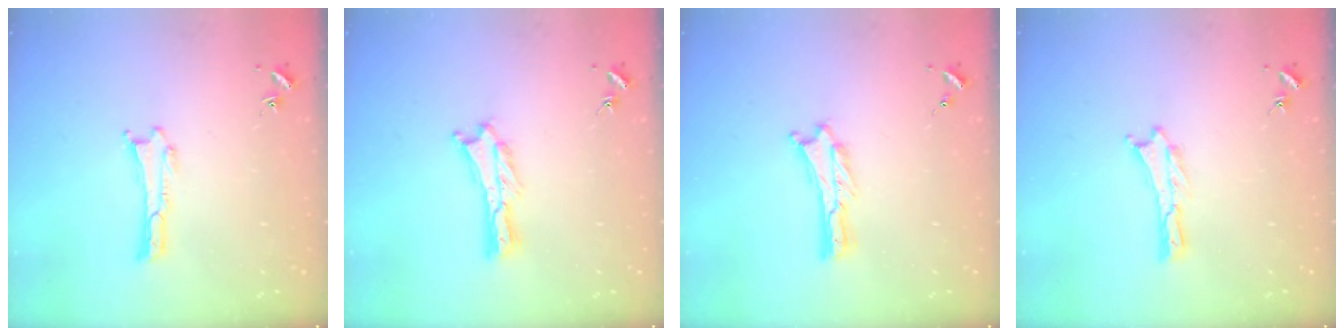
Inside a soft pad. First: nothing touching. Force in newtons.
{"total": 0.7, "press": 0.7, "slide": 0.2}
{"total": 0.0}
{"total": 0.0}